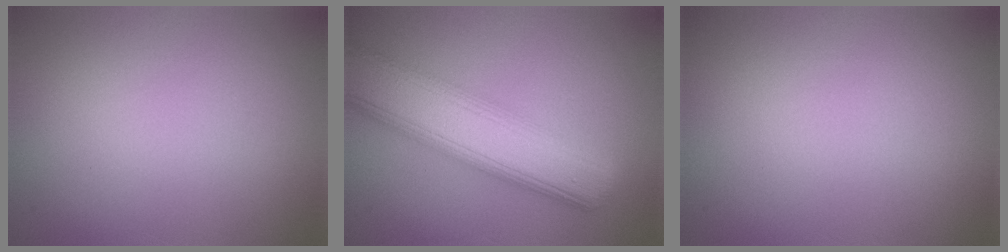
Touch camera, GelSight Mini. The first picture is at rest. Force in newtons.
{"total": 8.3, "press": 8.3, "slide": 0.3}
{"total": 0.0}